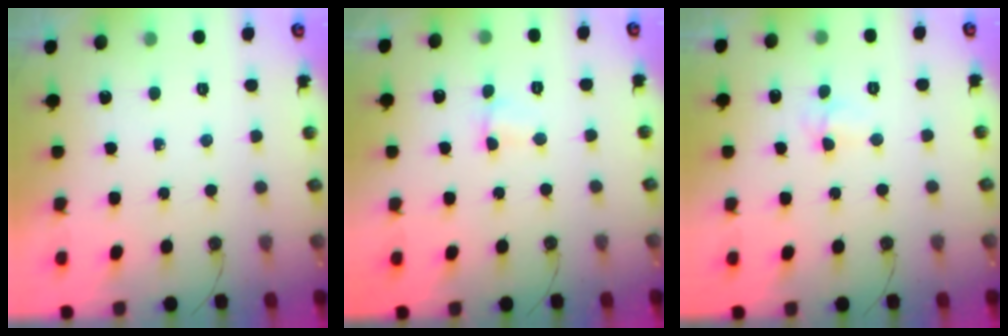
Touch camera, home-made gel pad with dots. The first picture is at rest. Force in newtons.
{"total": 1.8, "press": 1.7, "slide": 0.5}
{"total": 3.8, "press": 3.7, "slide": 0.7}